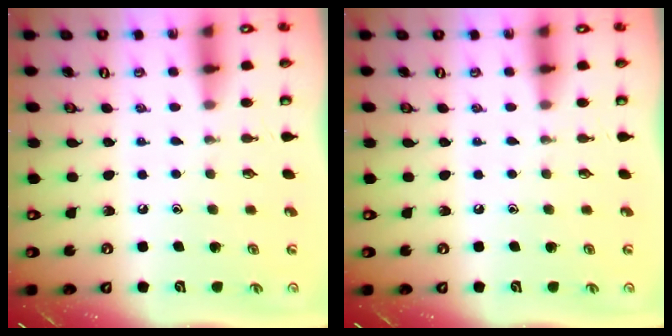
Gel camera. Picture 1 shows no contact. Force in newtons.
{"total": 0.0}